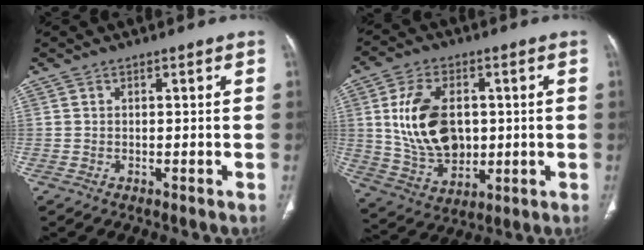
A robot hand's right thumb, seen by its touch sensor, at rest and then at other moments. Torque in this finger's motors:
{"motor_torque": [-0.05, 1.16, 1.30, 0.03, 0.15]}